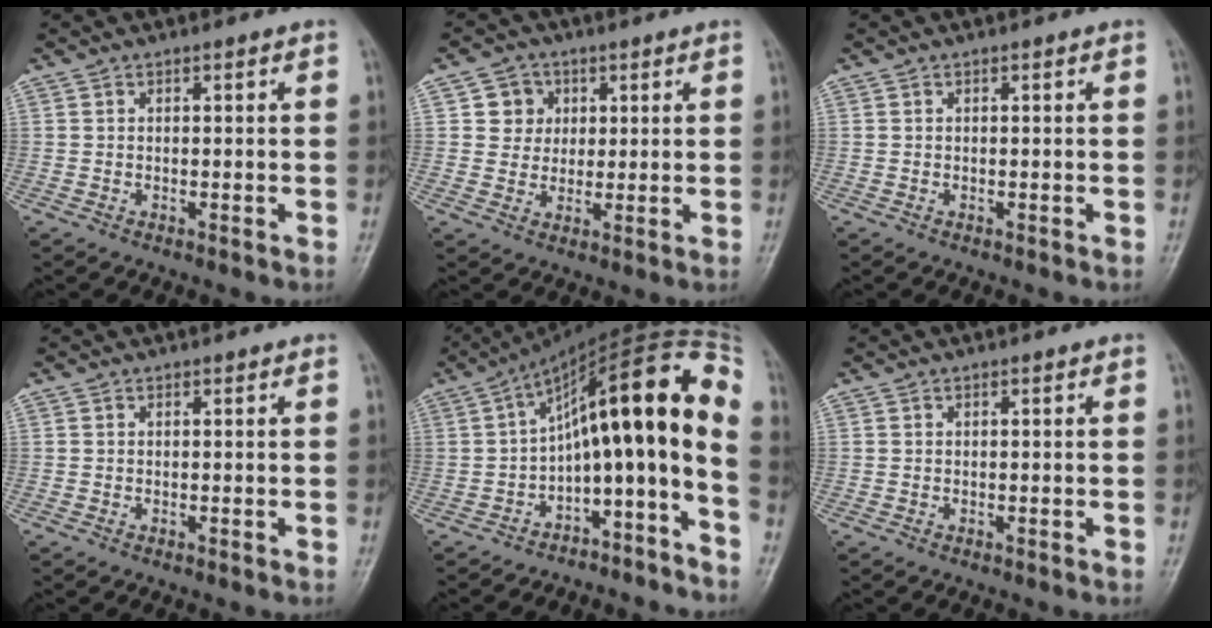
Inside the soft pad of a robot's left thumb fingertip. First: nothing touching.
{"total": 5.5, "force": [1.6, 5.1, 1.1], "torque": [0.016, 0.000, 0.022]}
{"total": 0.0}
{"total": 0.0}
{"total": 18.9, "force": [-6.2, 5.8, 16.8], "torque": [-0.224, 0.141, -0.088]}
{"total": 0.0}